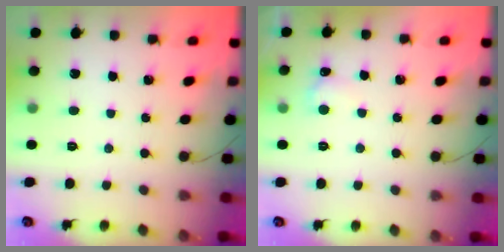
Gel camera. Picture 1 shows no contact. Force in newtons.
{"total": 4.3, "press": 4.1, "slide": 1.2}